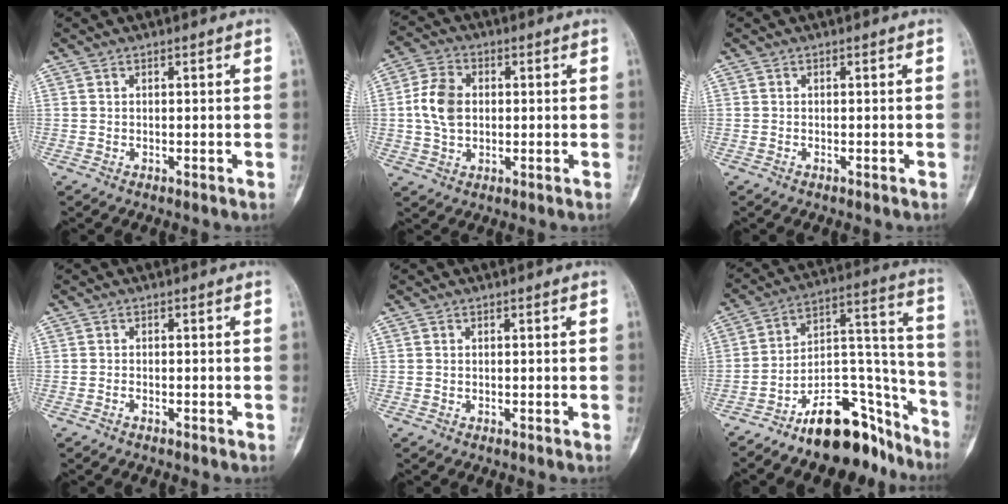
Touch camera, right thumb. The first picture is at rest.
{"total": 8.1, "force": [0.4, 5.8, 5.7], "torque": [-0.104, 0.011, 0.006]}
{"total": 0.0}
{"total": 0.5, "force": [-0.5, 0.2, 0.1], "torque": [-0.005, 0.004, -0.009]}
{"total": 0.0}
{"total": 18.2, "force": [-13.6, 7.8, 9.2], "torque": [-0.091, 0.140, -0.222]}